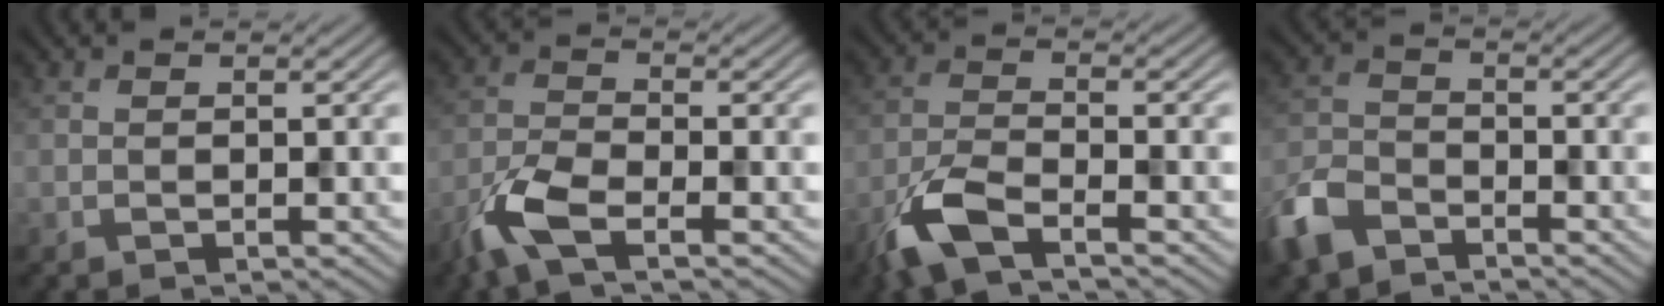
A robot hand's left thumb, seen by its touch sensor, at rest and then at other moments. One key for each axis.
{"total": 6.5, "fx": -3.9, "fy": 2.1, "fz": 4.8, "tx": -0.114, "ty": -0.009, "tz": -0.094}
{"total": 6.6, "fx": -4.4, "fy": 1.8, "fz": 4.6, "tx": -0.107, "ty": -0.008, "tz": -0.103}
{"total": 6.6, "fx": -4.9, "fy": 3.3, "fz": 2.9, "tx": -0.072, "ty": -0.007, "tz": -0.115}